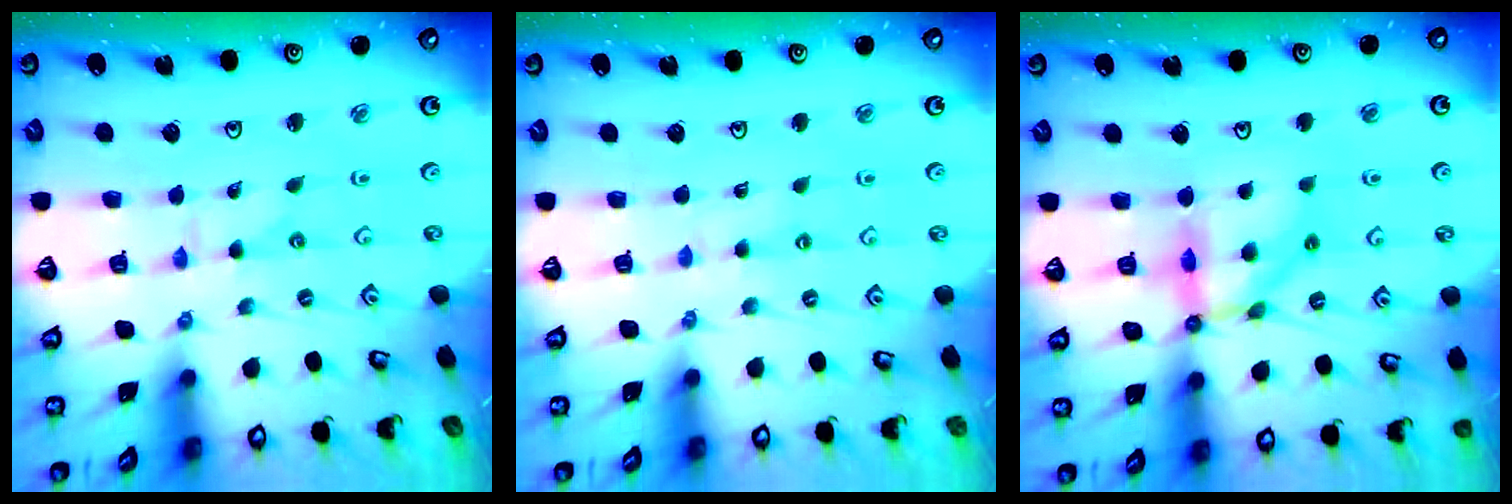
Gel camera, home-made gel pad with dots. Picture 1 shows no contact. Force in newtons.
{"total": 2.0, "press": 2.0, "slide": 0.4}
{"total": 11.1, "press": 10.9, "slide": 1.6}